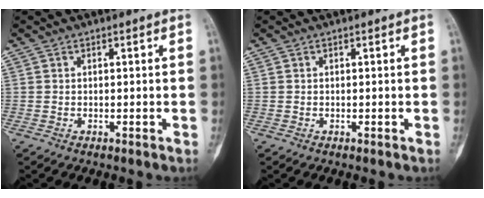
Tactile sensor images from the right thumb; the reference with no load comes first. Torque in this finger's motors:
{"motor_torque": [-0.13, -0.05, 0.29, -0.13, 0.02]}